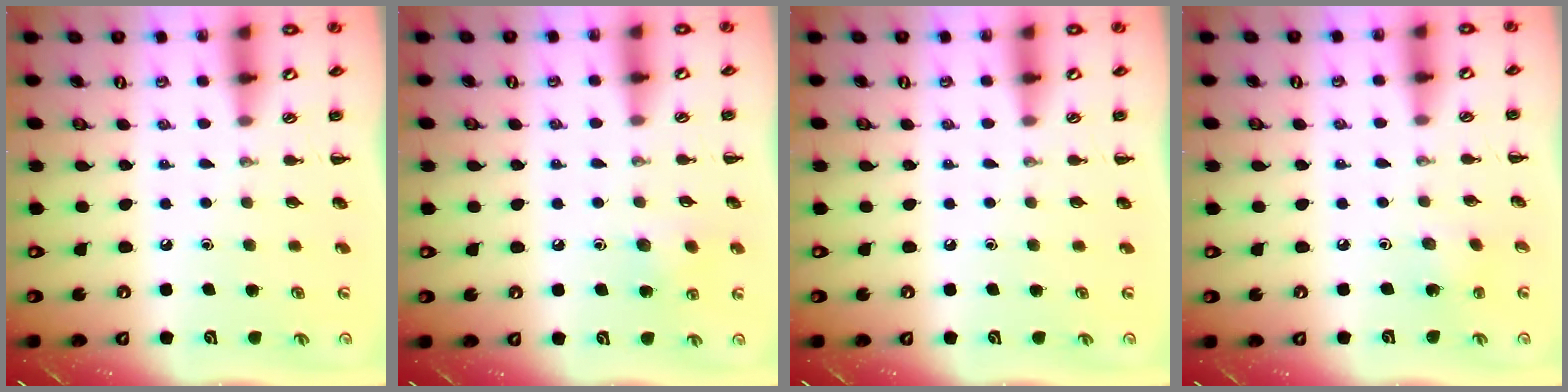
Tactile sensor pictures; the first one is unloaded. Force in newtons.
{"total": 7.3, "press": 7.1, "slide": 1.8}
{"total": 0.0}
{"total": 1.5, "press": 1.3, "slide": 0.6}